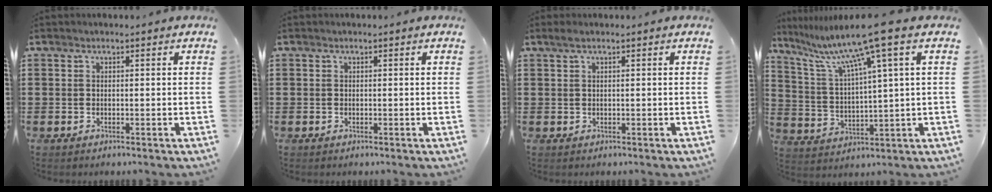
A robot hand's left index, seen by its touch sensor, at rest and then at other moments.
{"total": 0.0}
{"total": 0.9, "force": [0.3, 0.0, 0.9], "torque": [-0.015, -0.001, 0.005]}
{"total": 10.4, "force": [6.9, -0.6, 7.8], "torque": [-0.176, -0.033, 0.109]}